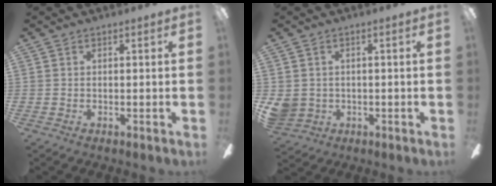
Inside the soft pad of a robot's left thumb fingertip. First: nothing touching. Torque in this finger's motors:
{"motor_torque": [0.12, 0.63, 0.41, -0.48, 0.00]}